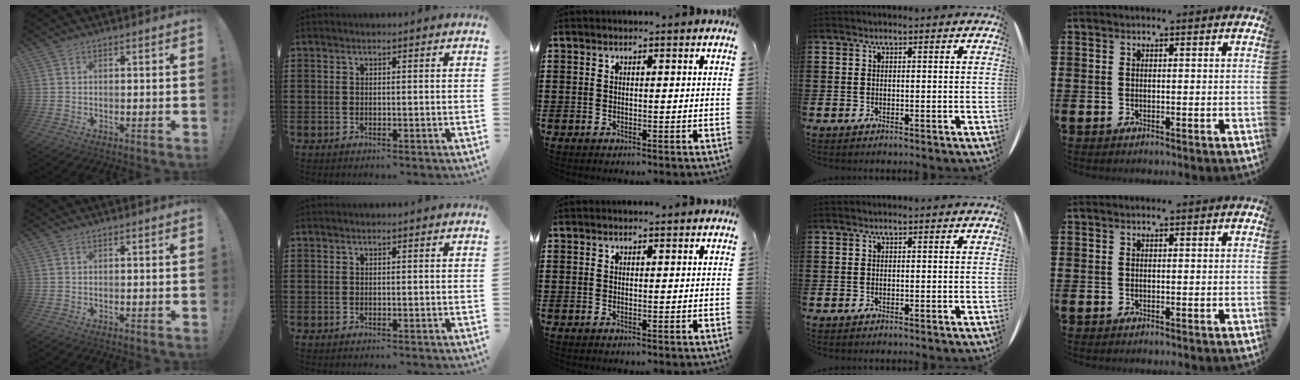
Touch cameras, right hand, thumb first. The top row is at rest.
{}